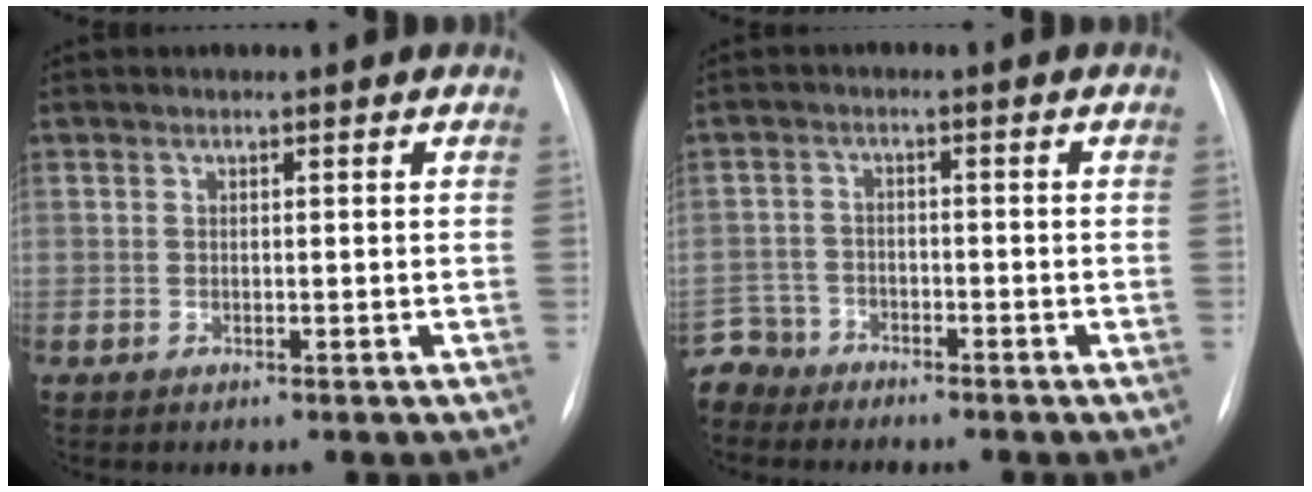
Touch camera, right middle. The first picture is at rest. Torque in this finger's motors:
{"motor_torque": [0.08, 0.02, -0.02, -0.05]}